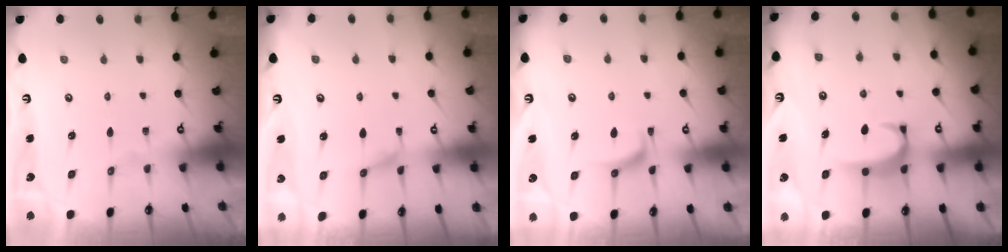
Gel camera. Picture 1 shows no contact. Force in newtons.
{"total": 1.2, "press": 0.9, "slide": 0.8}
{"total": 3.0, "press": 2.8, "slide": 1.0}
{"total": 2.0, "press": 1.9, "slide": 0.5}